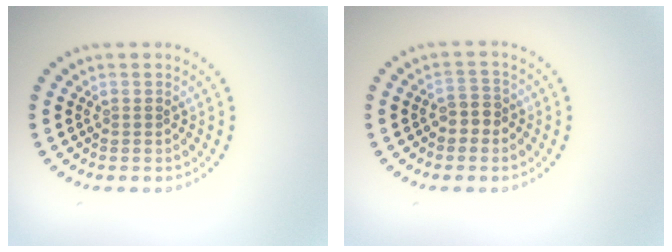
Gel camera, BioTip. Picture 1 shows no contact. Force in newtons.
{"total": 2.0, "press": 1.8, "slide": 0.8}